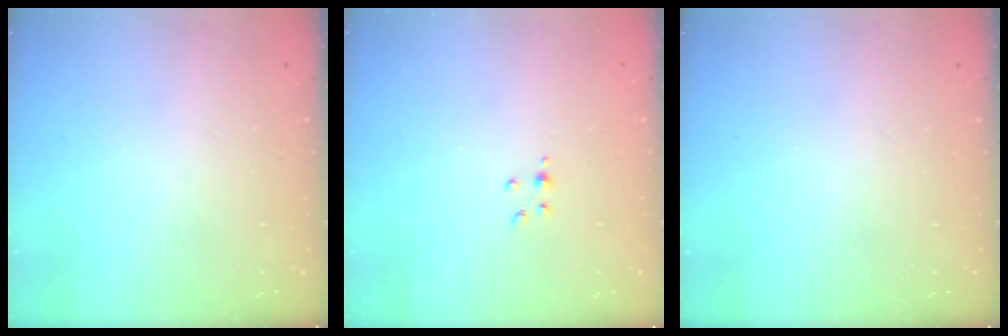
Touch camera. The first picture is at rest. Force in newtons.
{"total": 2.4, "press": 2.4, "slide": 0.3}
{"total": 0.0}